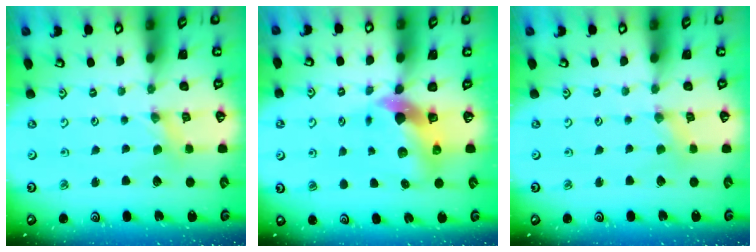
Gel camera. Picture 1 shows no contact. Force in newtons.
{"total": 8.3, "press": 8.2, "slide": 1.5}
{"total": 1.8, "press": 1.8, "slide": 0.4}